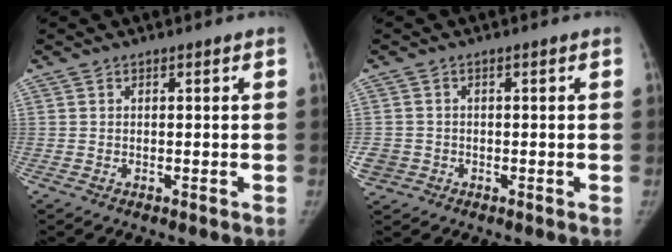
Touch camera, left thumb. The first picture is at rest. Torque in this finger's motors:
{"motor_torque": [0.74, 0.84, 0.95, 0.76, 0.24]}